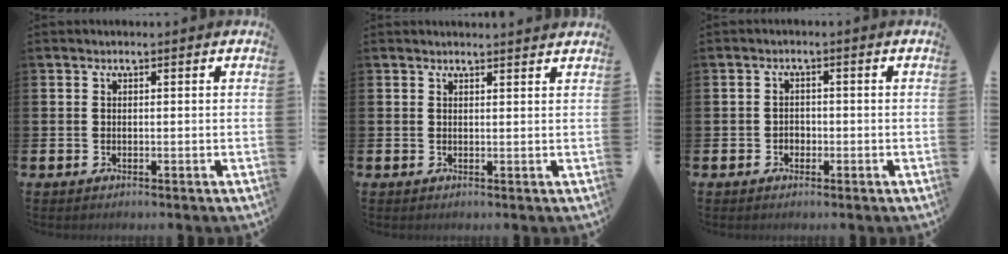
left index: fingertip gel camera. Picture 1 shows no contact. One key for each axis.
{"total": 1.2, "fx": 1.2, "fy": -0.1, "fz": 0.1, "tx": 0.011, "ty": -0.011, "tz": 0.020}
{"total": 1.5, "fx": -0.6, "fy": 1.3, "fz": 0.3, "tx": -0.004, "ty": 0.002, "tz": -0.017}